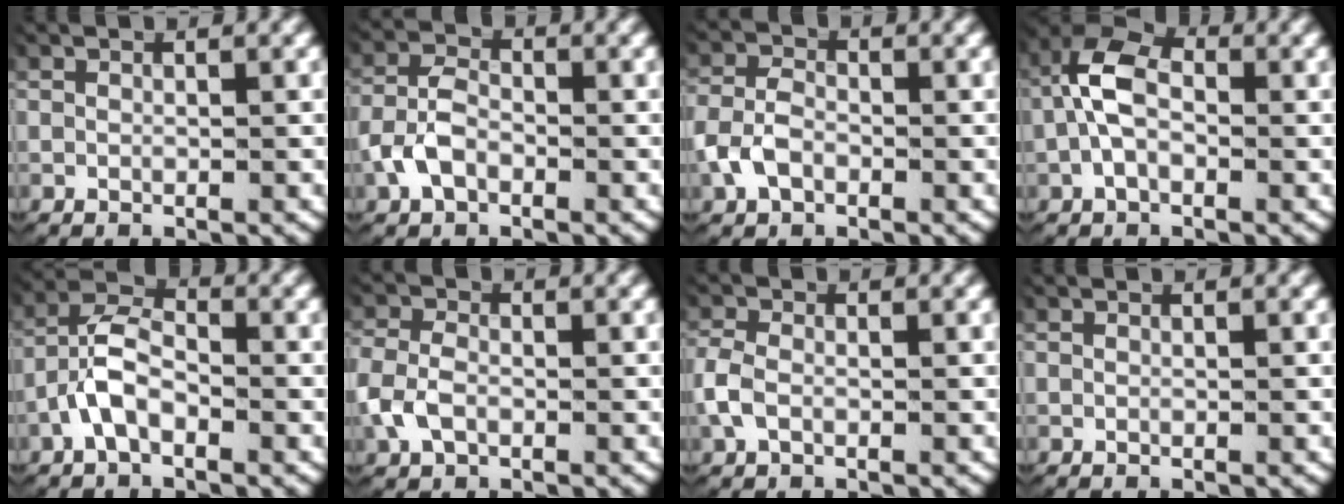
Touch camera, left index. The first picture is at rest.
{"total": 3.8, "force": [-1.4, 2.7, 2.2], "torque": [-0.055, -0.004, -0.024]}
{"total": 3.5, "force": [-1.2, 2.7, 1.9], "torque": [-0.053, -0.007, -0.017]}
{"total": 5.0, "force": [0.2, 3.2, 3.8], "torque": [-0.079, 0.006, -0.003]}
{"total": 4.6, "force": [-0.9, 3.1, 3.2], "torque": [-0.063, -0.001, -0.023]}
{"total": 3.2, "force": [-0.9, 2.5, 1.8], "torque": [-0.056, -0.010, -0.009]}
{"total": 2.2, "force": [-0.5, 1.6, 1.4], "torque": [-0.049, -0.003, -0.006]}
{"total": 0.0}